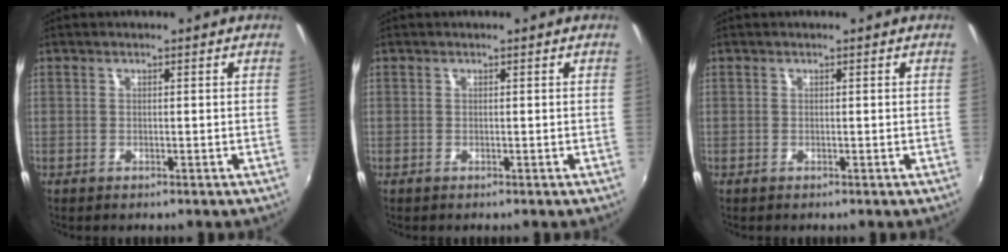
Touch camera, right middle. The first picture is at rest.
{"total": 0.0}
{"total": 0.0}